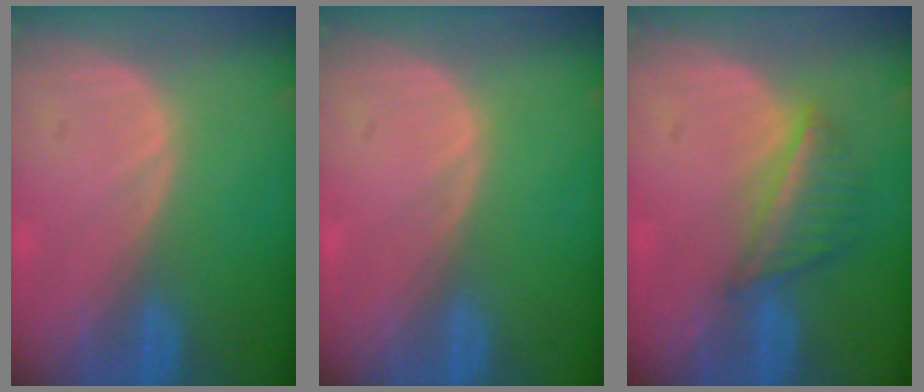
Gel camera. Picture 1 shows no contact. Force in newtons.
{"total": 0.0}
{"total": 5.6, "press": 5.2, "slide": 2.1}